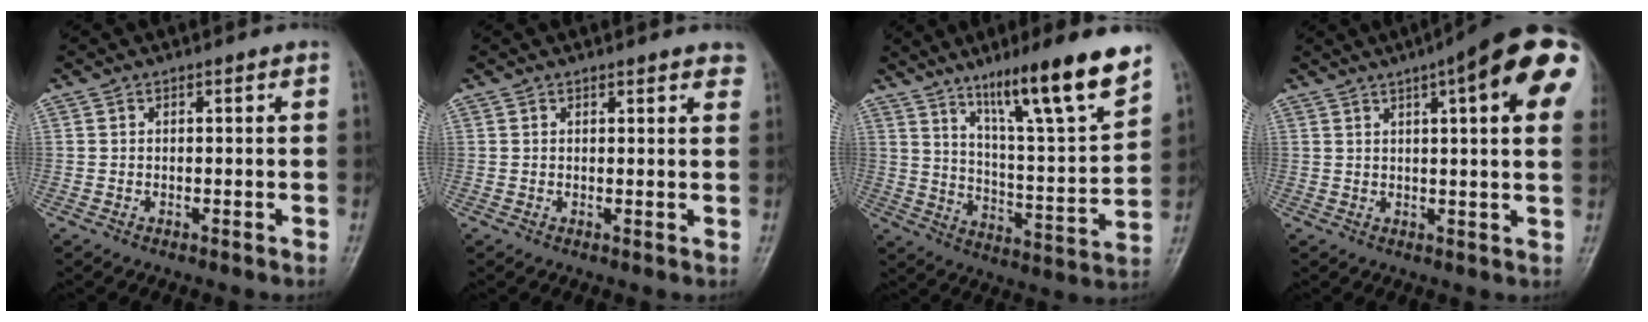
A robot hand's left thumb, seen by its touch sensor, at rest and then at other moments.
{"total": 2.9, "force": [2.4, 0.9, 1.3], "torque": [0.001, -0.005, 0.021]}
{"total": 18.6, "force": [12.5, 1.7, 13.8], "torque": [-0.196, -0.065, 0.204]}
{"total": 19.7, "force": [7.8, 4.4, 17.5], "torque": [-0.230, 0.010, 0.097]}